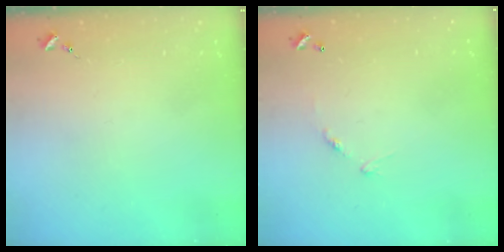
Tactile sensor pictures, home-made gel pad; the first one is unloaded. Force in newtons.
{"total": 7.0, "press": 7.0, "slide": 0.5}